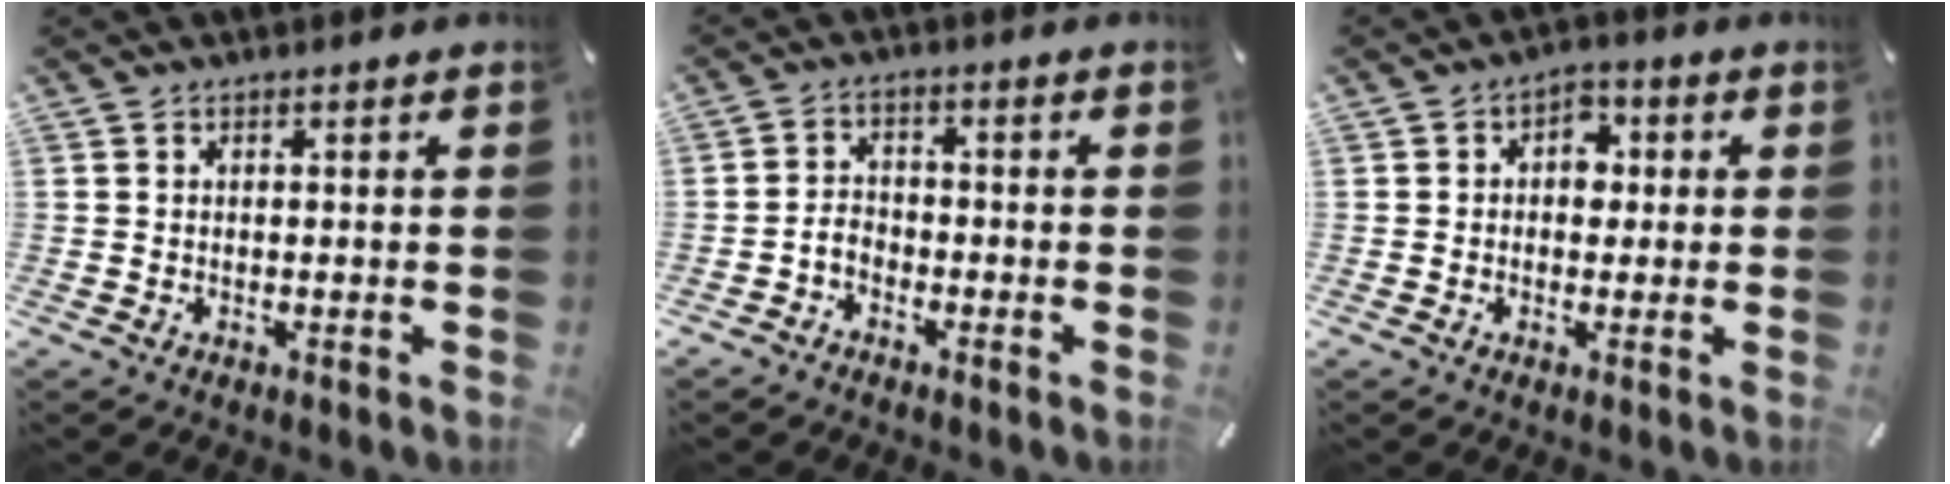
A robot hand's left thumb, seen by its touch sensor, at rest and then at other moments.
{"total": 3.5, "force": [-2.1, 2.3, 1.5], "torque": [-0.035, 0.010, -0.042]}
{"total": 4.8, "force": [-0.1, 3.9, 2.9], "torque": [-0.027, 0.001, -0.010]}